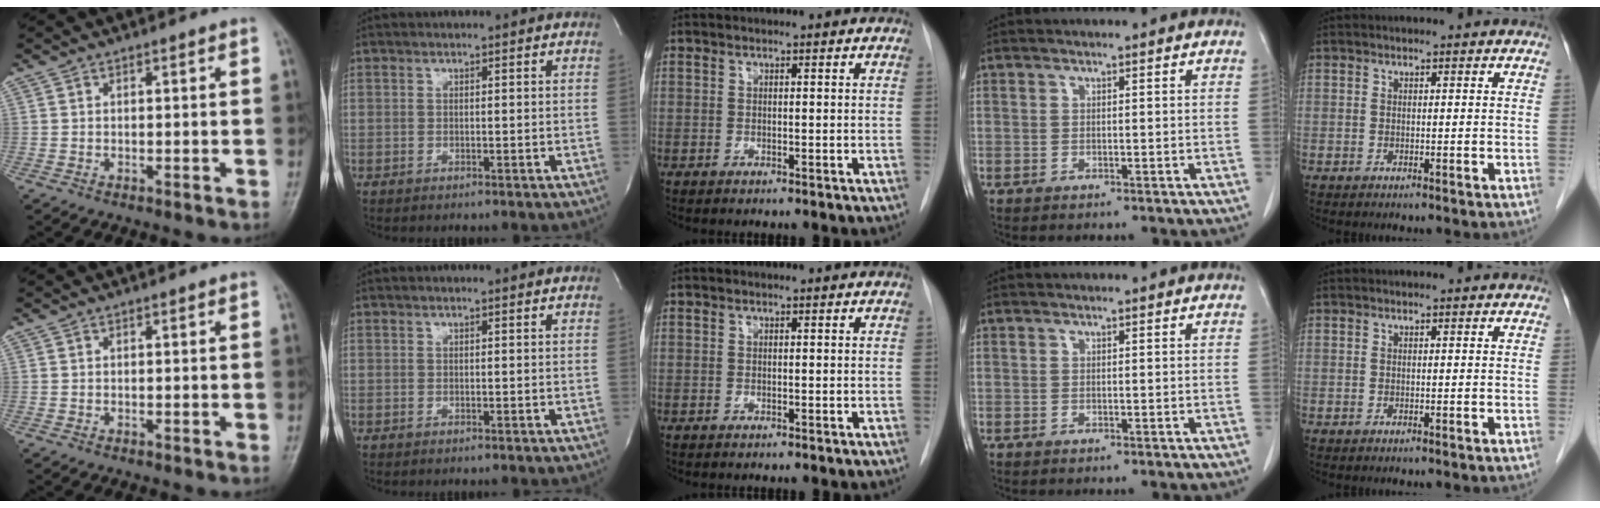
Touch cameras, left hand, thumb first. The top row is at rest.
{}